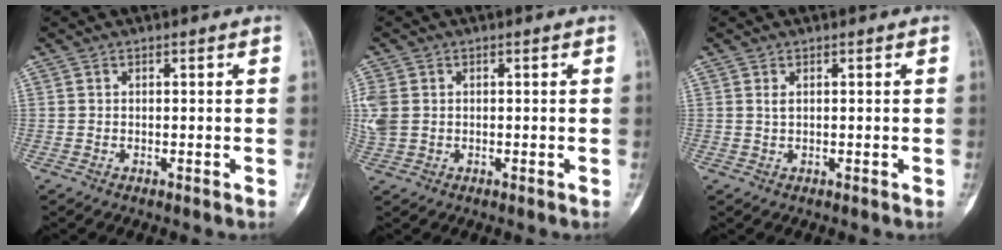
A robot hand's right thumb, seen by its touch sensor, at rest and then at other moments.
{"total": 5.3, "force": [0.2, 4.2, 3.2], "torque": [-0.093, 0.009, 0.009]}
{"total": 0.7, "force": [0.2, 0.3, 0.6], "torque": [-0.009, -0.002, 0.006]}